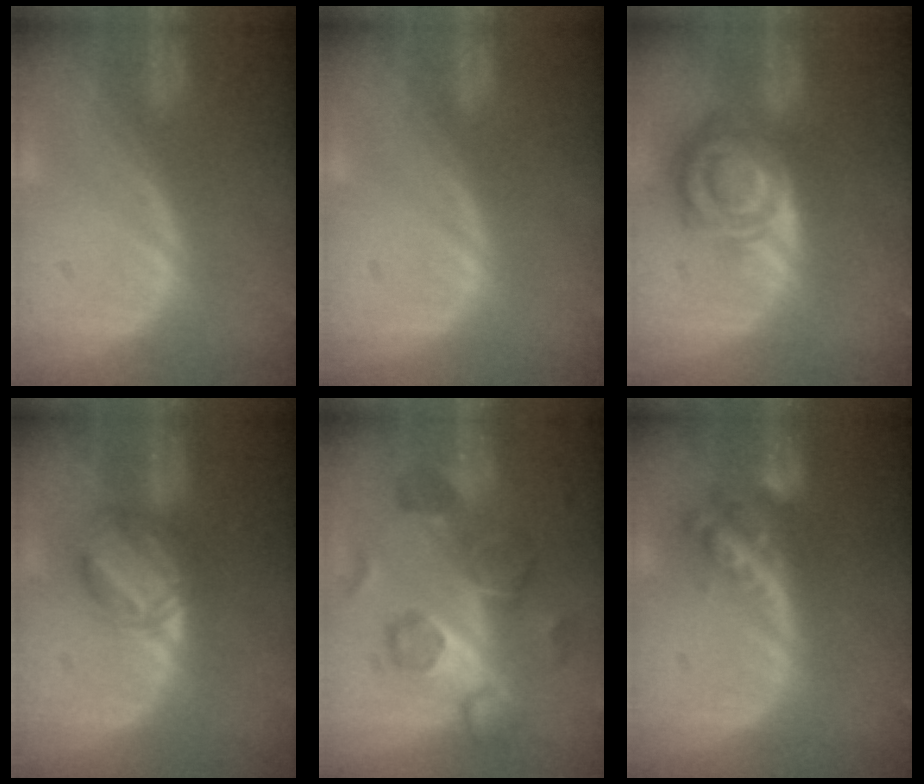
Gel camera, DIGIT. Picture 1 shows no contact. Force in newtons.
{"total": 0.0}
{"total": 8.5, "press": 7.4, "slide": 4.2}
{"total": 5.9, "press": 5.3, "slide": 2.6}
{"total": 8.7, "press": 8.4, "slide": 2.0}
{"total": 5.8, "press": 5.1, "slide": 2.8}